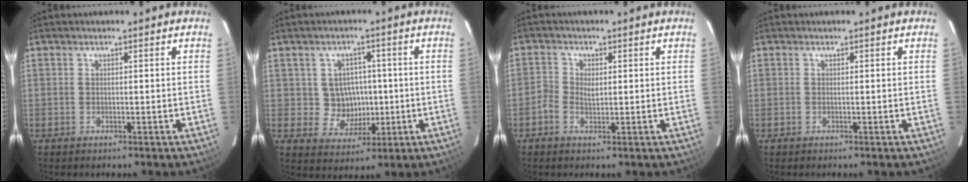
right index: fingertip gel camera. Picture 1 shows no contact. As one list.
[{"total": 6.7, "force": [0.0, 6.5, 1.7], "torque": [-0.040, 0.015, 0.016]}, {"total": 2.4, "force": [-0.3, 1.8, 1.5], "torque": [-0.038, 0.004, -0.011]}, {"total": 0.0}]